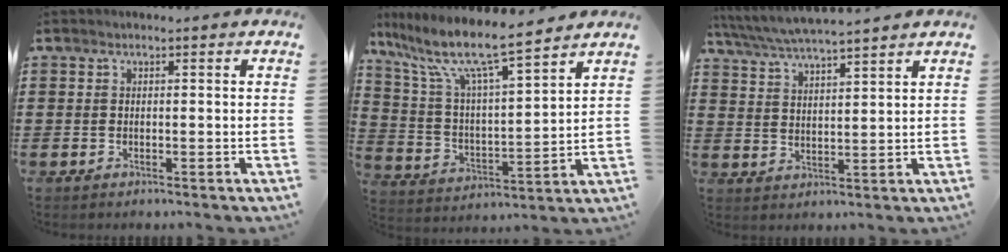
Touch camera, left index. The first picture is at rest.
{"total": 9.7, "force": [7.9, 0.9, 5.6], "torque": [-0.140, -0.048, 0.127]}
{"total": 5.0, "force": [4.7, -0.1, 1.5], "torque": [-0.047, -0.024, 0.083]}